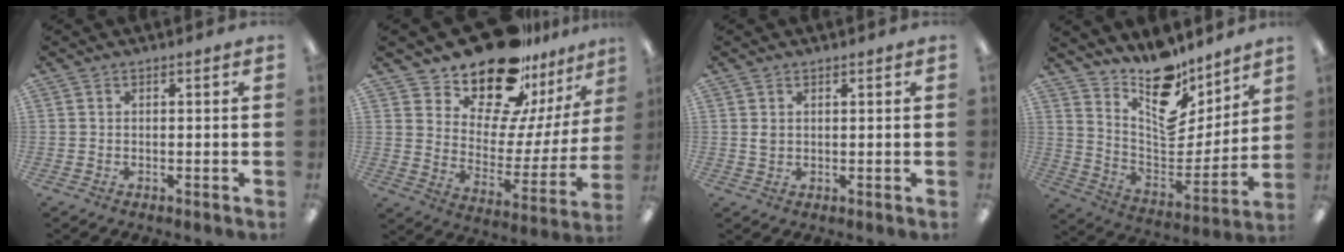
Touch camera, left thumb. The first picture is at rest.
{"total": 20.4, "force": [17.2, 8.1, 7.5], "torque": [-0.128, -0.138, 0.301]}
{"total": 1.6, "force": [0.6, 1.2, 0.8], "torque": [-0.017, 0.003, 0.011]}
{"total": 15.5, "force": [12.2, 7.1, 6.5], "torque": [-0.102, -0.113, 0.218]}